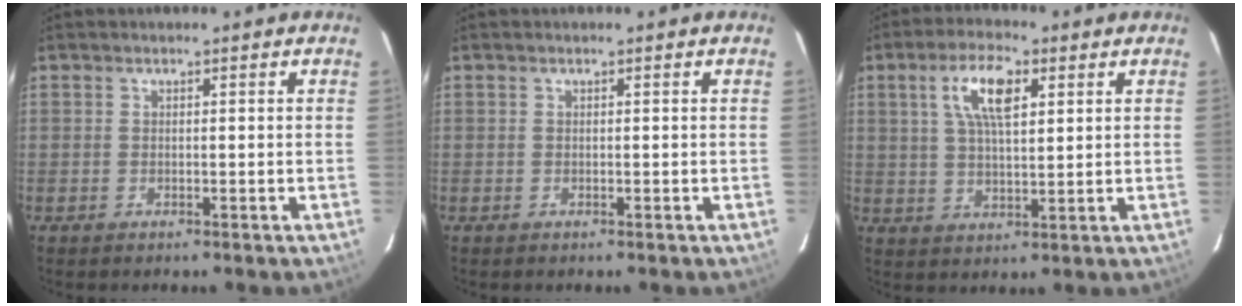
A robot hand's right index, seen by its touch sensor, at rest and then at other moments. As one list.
[{"total": 0.0}, {"total": 8.7, "force": [3.4, 3.2, 7.3], "torque": [-0.137, 0.013, 0.063]}]